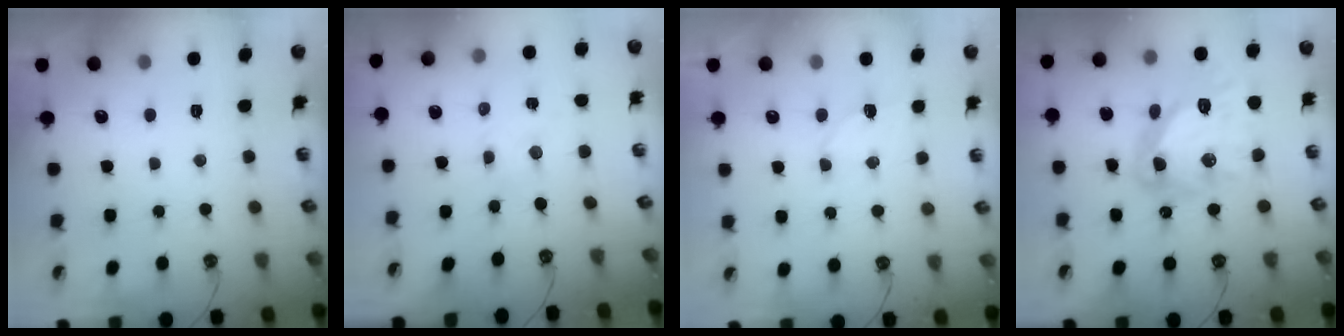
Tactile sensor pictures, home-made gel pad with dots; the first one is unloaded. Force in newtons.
{"total": 1.3, "press": 1.3, "slide": 0.2}
{"total": 4.6, "press": 4.5, "slide": 0.8}
{"total": 18.7, "press": 18.6, "slide": 1.6}